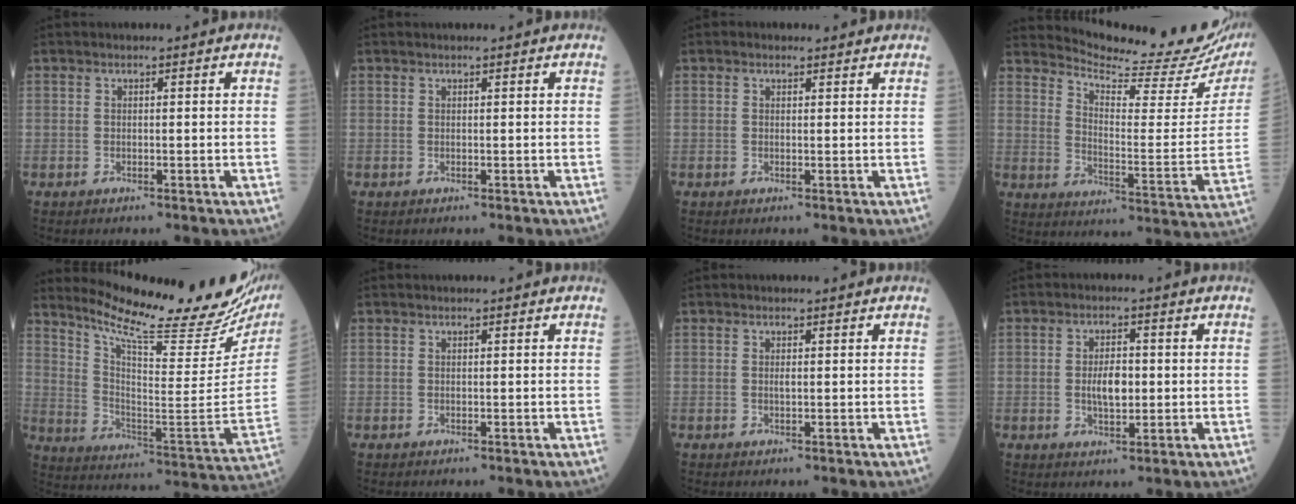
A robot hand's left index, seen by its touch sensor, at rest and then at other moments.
{"total": 1.2, "force": [1.1, 0.0, 0.3], "torque": [-0.008, 0.016, 0.017]}
{"total": 1.0, "force": [0.8, 0.5, 0.1], "torque": [-0.009, 0.003, 0.008]}
{"total": 19.5, "force": [18.4, 0.6, 6.4], "torque": [-0.105, -0.093, 0.236]}
{"total": 27.0, "force": [23.1, 2.9, 13.5], "torque": [-0.222, -0.080, 0.321]}
{"total": 0.6, "force": [0.6, 0.0, 0.2], "torque": [-0.004, 0.010, 0.010]}
{"total": 0.5, "force": [0.2, 0.1, 0.5], "torque": [-0.014, 0.001, 0.003]}
{"total": 4.3, "force": [-0.1, 1.9, 3.9], "torque": [-0.075, 0.002, 0.000]}